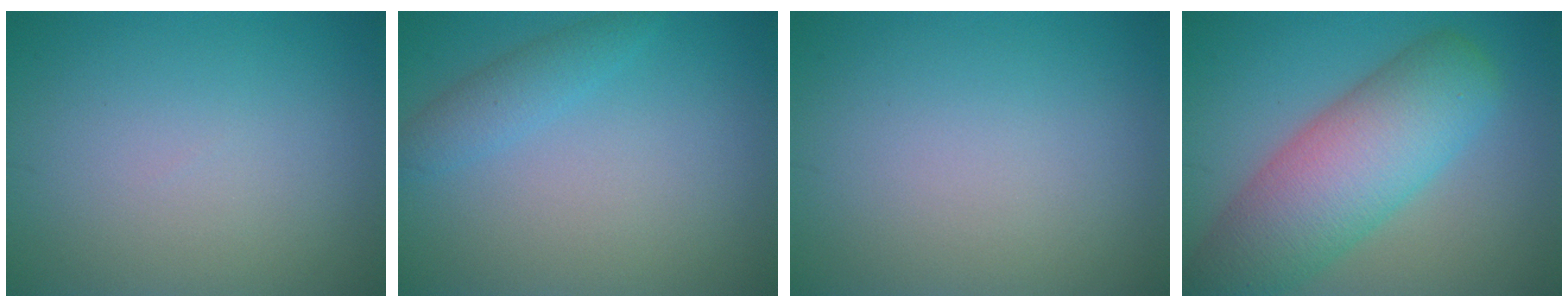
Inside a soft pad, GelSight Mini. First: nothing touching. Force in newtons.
{"total": 2.0, "press": 2.0, "slide": 0.0}
{"total": 0.0}
{"total": 9.5, "press": 9.5, "slide": 0.5}